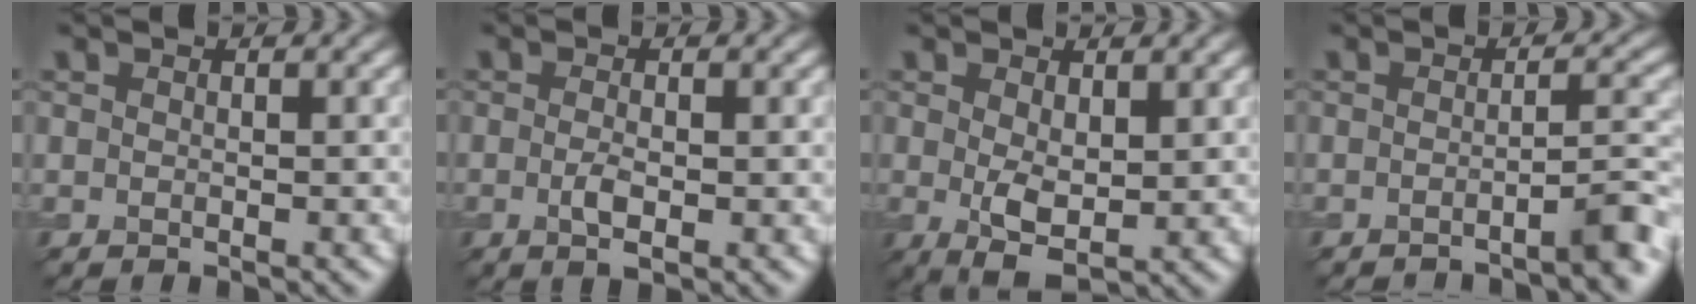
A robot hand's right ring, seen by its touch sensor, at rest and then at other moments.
{"total": 2.1, "force": [-0.4, 0.7, 1.9], "torque": [-0.040, -0.005, -0.008]}
{"total": 3.8, "force": [0.5, 2.0, 3.2], "torque": [-0.060, -0.004, 0.014]}
{"total": 3.4, "force": [-2.3, 0.5, 2.5], "torque": [-0.022, 0.009, -0.043]}